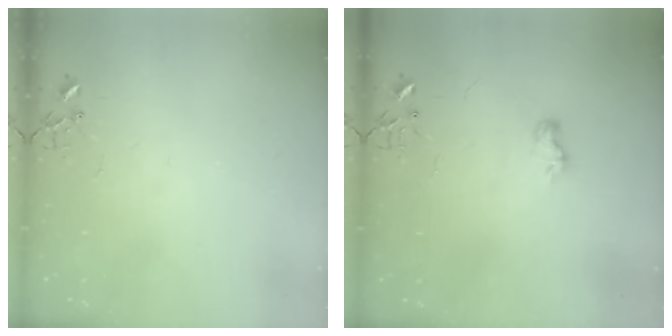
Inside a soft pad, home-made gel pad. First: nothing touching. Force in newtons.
{"total": 6.4, "press": 6.4, "slide": 0.3}